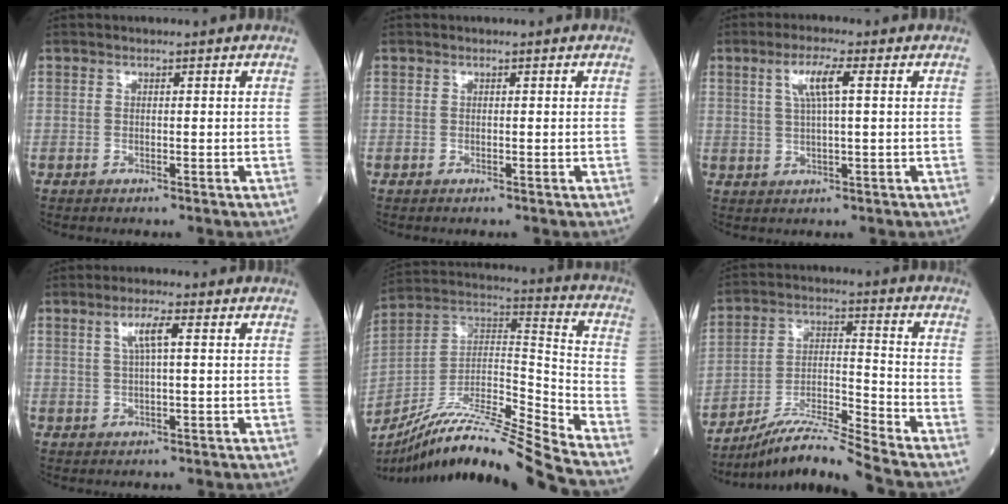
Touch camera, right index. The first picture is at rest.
{"total": 0.0}
{"total": 5.0, "force": [1.6, 0.3, 4.7], "torque": [-0.093, 0.006, 0.033]}
{"total": 3.7, "force": [1.2, 0.3, 3.5], "torque": [-0.069, 0.007, 0.022]}
{"total": 21.6, "force": [-19.1, -1.4, 10.1], "torque": [-0.207, 0.002, -0.338]}
{"total": 10.4, "force": [-9.5, -1.8, 3.9], "torque": [-0.075, 0.001, -0.171]}